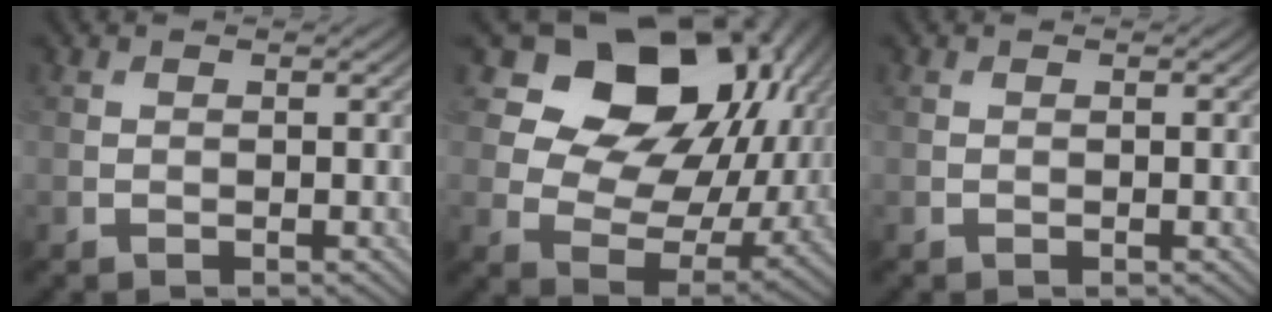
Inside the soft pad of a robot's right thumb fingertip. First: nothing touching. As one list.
[{"total": 17.3, "force": [6.4, 12.6, 9.9], "torque": [-0.174, 0.009, 0.128]}, {"total": 0.0}]